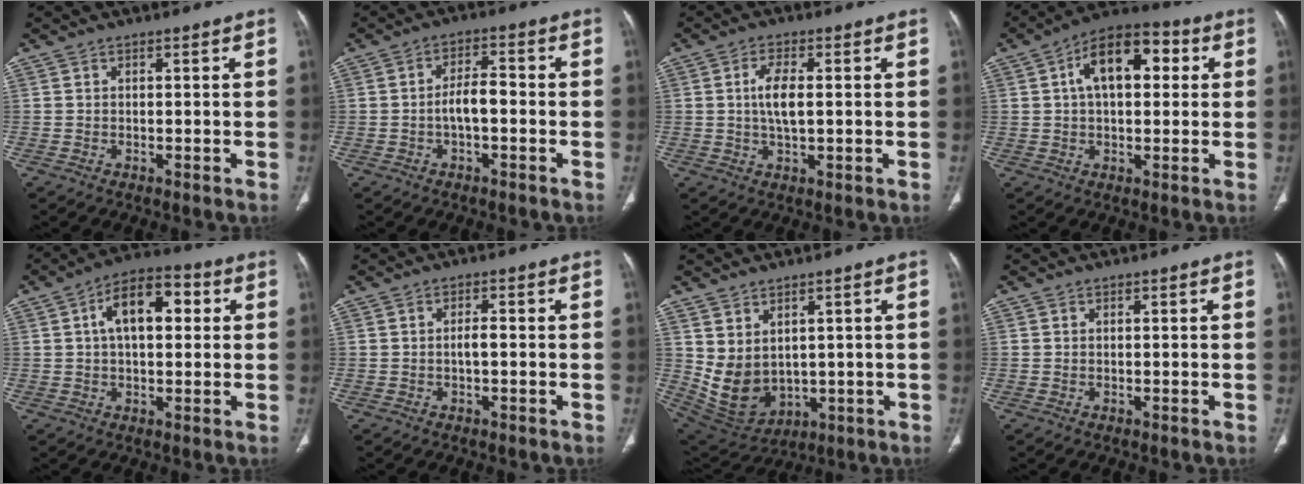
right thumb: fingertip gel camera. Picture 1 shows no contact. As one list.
[{"total": 4.8, "force": [-1.1, 2.1, 4.1], "torque": [-0.070, 0.023, -0.022]}, {"total": 5.5, "force": [0.6, 2.1, 5.1], "torque": [-0.101, -0.003, 0.008]}, {"total": 13.1, "force": [3.3, 7.2, 10.4], "torque": [-0.145, 0.025, 0.043]}, {"total": 11.3, "force": [2.7, 6.0, 9.2], "torque": [-0.130, 0.022, 0.033]}, {"total": 1.7, "force": [-0.2, 0.6, 1.6], "torque": [-0.031, 0.005, -0.005]}, {"total": 10.1, "force": [1.8, 7.2, 6.8], "torque": [-0.113, -0.018, 0.071]}, {"total": 0.0}]